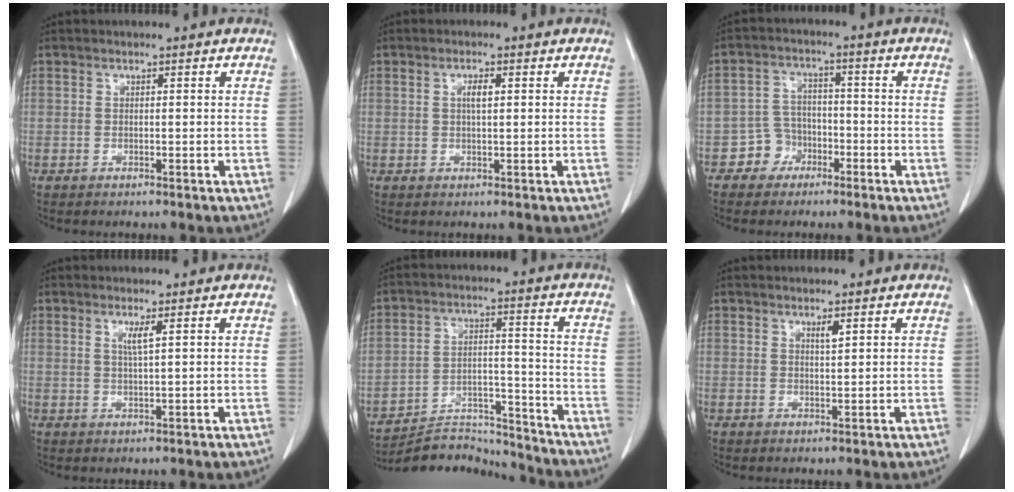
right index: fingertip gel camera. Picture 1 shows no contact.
{"total": 1.9, "force": [0.5, 0.4, 1.7], "torque": [-0.030, 0.002, 0.007]}
{"total": 4.6, "force": [-2.5, 3.9, 0.4], "torque": [-0.004, 0.017, -0.043]}
{"total": 2.0, "force": [0.9, -0.3, 1.7], "torque": [-0.035, -0.003, 0.017]}
{"total": 10.8, "force": [-10.6, 1.9, -1.1], "torque": [0.028, 0.046, -0.172]}
{"total": 1.3, "force": [0.8, 0.1, 1.0], "torque": [-0.017, -0.005, 0.013]}